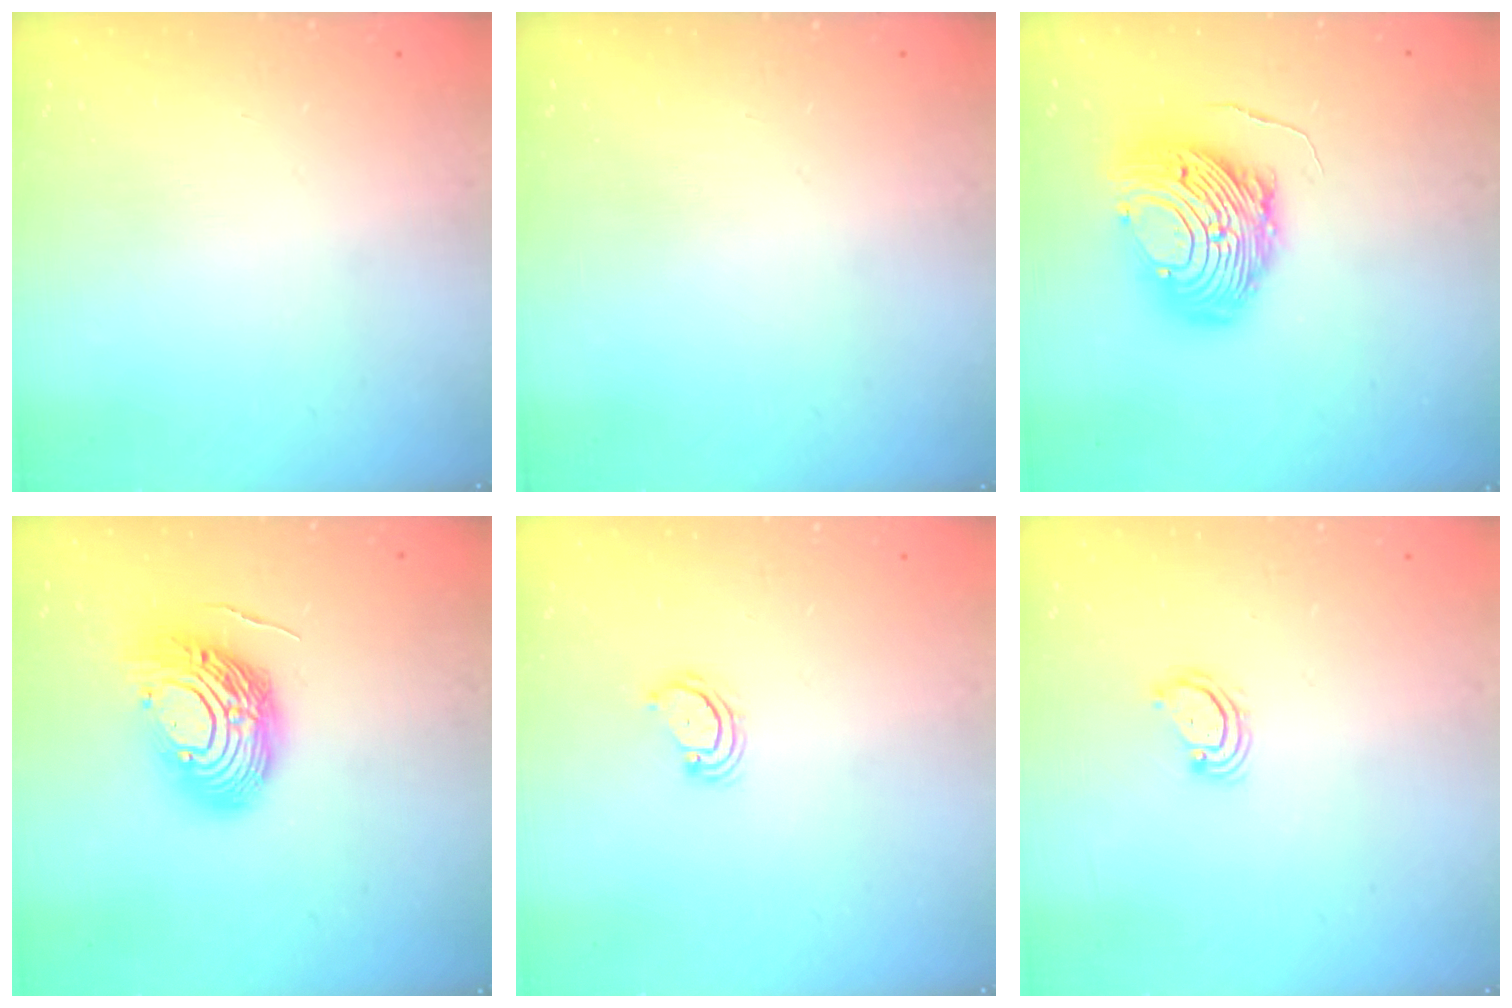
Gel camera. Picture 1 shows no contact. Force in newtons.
{"total": 0.0}
{"total": 14.7, "press": 14.6, "slide": 1.4}
{"total": 14.6, "press": 14.6, "slide": 1.4}
{"total": 3.6, "press": 3.6, "slide": 0.4}
{"total": 3.4, "press": 3.4, "slide": 0.3}